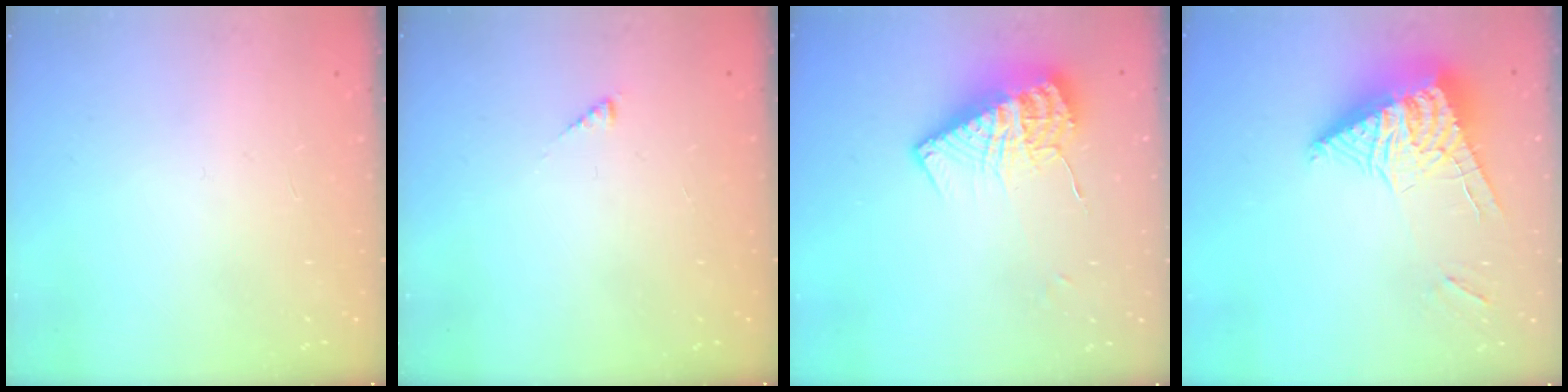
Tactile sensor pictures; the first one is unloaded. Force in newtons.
{"total": 2.0, "press": 2.0, "slide": 0.3}
{"total": 13.5, "press": 13.4, "slide": 1.1}
{"total": 12.4, "press": 12.3, "slide": 1.6}